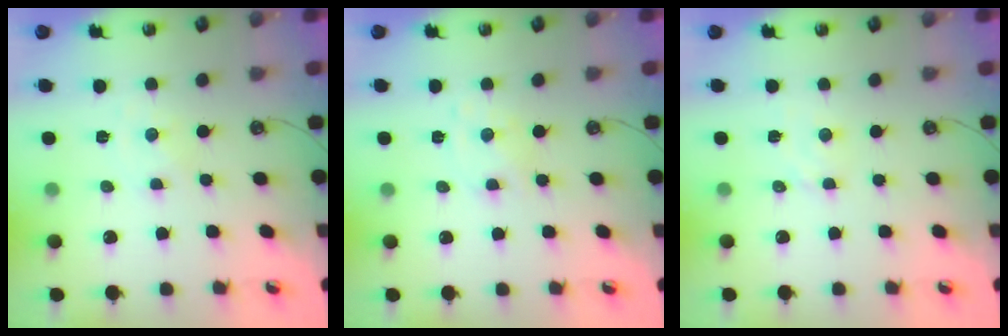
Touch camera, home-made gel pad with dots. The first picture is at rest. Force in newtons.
{"total": 1.8, "press": 1.8, "slide": 0.2}
{"total": 2.8, "press": 2.7, "slide": 0.4}